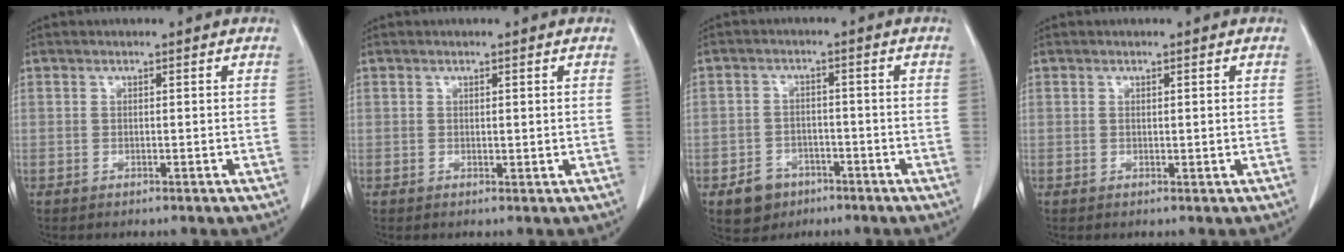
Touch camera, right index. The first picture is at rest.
{"total": 0.0}
{"total": 5.3, "force": [-3.0, 4.1, 1.2], "torque": [-0.016, 0.009, -0.042]}
{"total": 0.0}